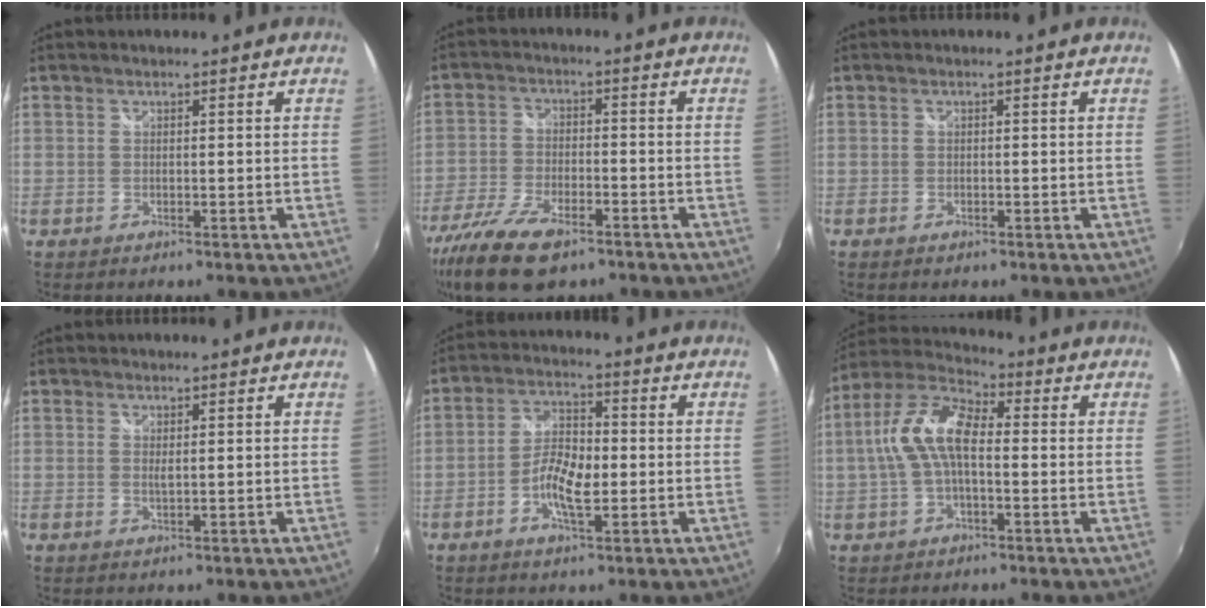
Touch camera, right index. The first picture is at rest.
{"total": 13.9, "force": [-9.5, 5.6, 8.5], "torque": [-0.203, -0.037, -0.179]}
{"total": 0.7, "force": [-0.4, 0.5, 0.3], "torque": [-0.005, -0.002, -0.008]}
{"total": 0.6, "force": [0.3, 0.1, 0.6], "torque": [-0.011, 0.000, 0.004]}
{"total": 7.0, "force": [-1.9, 2.9, 6.1], "torque": [-0.124, 0.010, -0.037]}
{"total": 10.4, "force": [-0.4, 4.7, 9.2], "torque": [-0.198, 0.023, -0.010]}